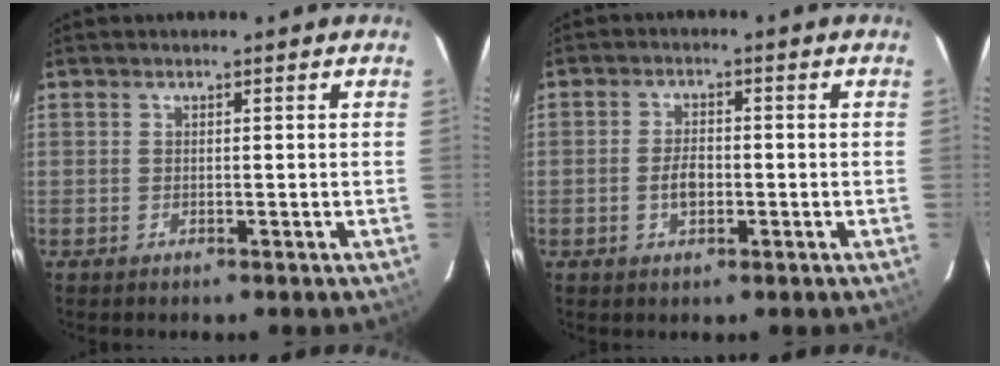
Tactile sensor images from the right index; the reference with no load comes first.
{"total": 2.0, "force": [-0.7, 1.4, 1.3], "torque": [-0.024, 0.005, -0.012]}